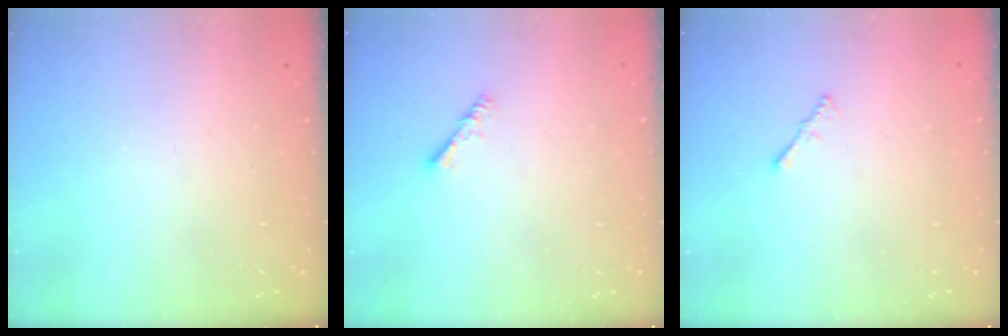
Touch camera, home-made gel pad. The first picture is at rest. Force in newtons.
{"total": 2.4, "press": 2.4, "slide": 0.3}
{"total": 0.7, "press": 0.6, "slide": 0.3}